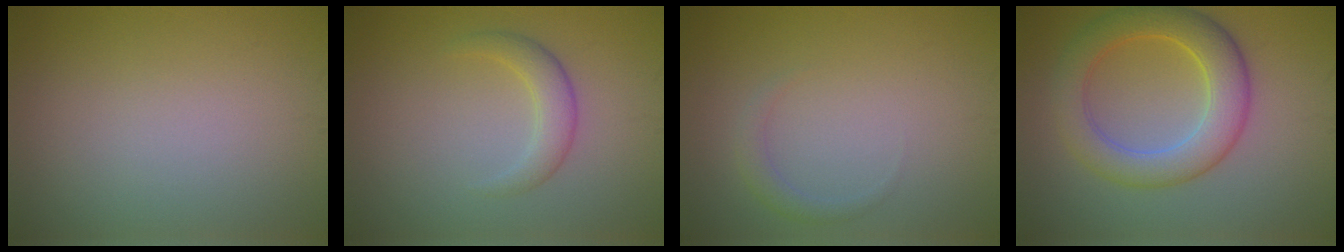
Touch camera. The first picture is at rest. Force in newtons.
{"total": 2.4, "press": 2.4, "slide": 0.1}
{"total": 1.2, "press": 1.2, "slide": 0.0}
{"total": 6.1, "press": 6.1, "slide": 0.1}